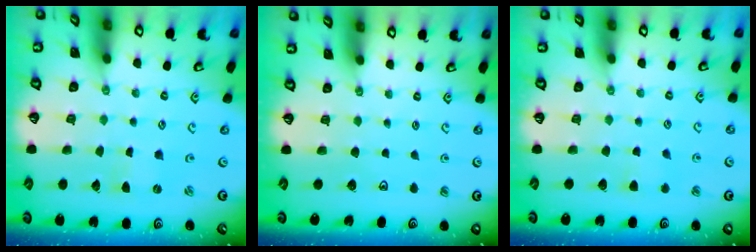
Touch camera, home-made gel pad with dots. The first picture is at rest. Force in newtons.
{"total": 0.0}
{"total": 3.0, "press": 3.0, "slide": 0.5}